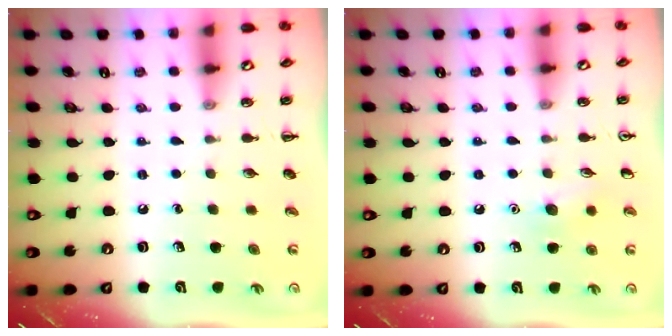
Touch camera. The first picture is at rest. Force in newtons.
{"total": 6.7, "press": 6.4, "slide": 2.1}